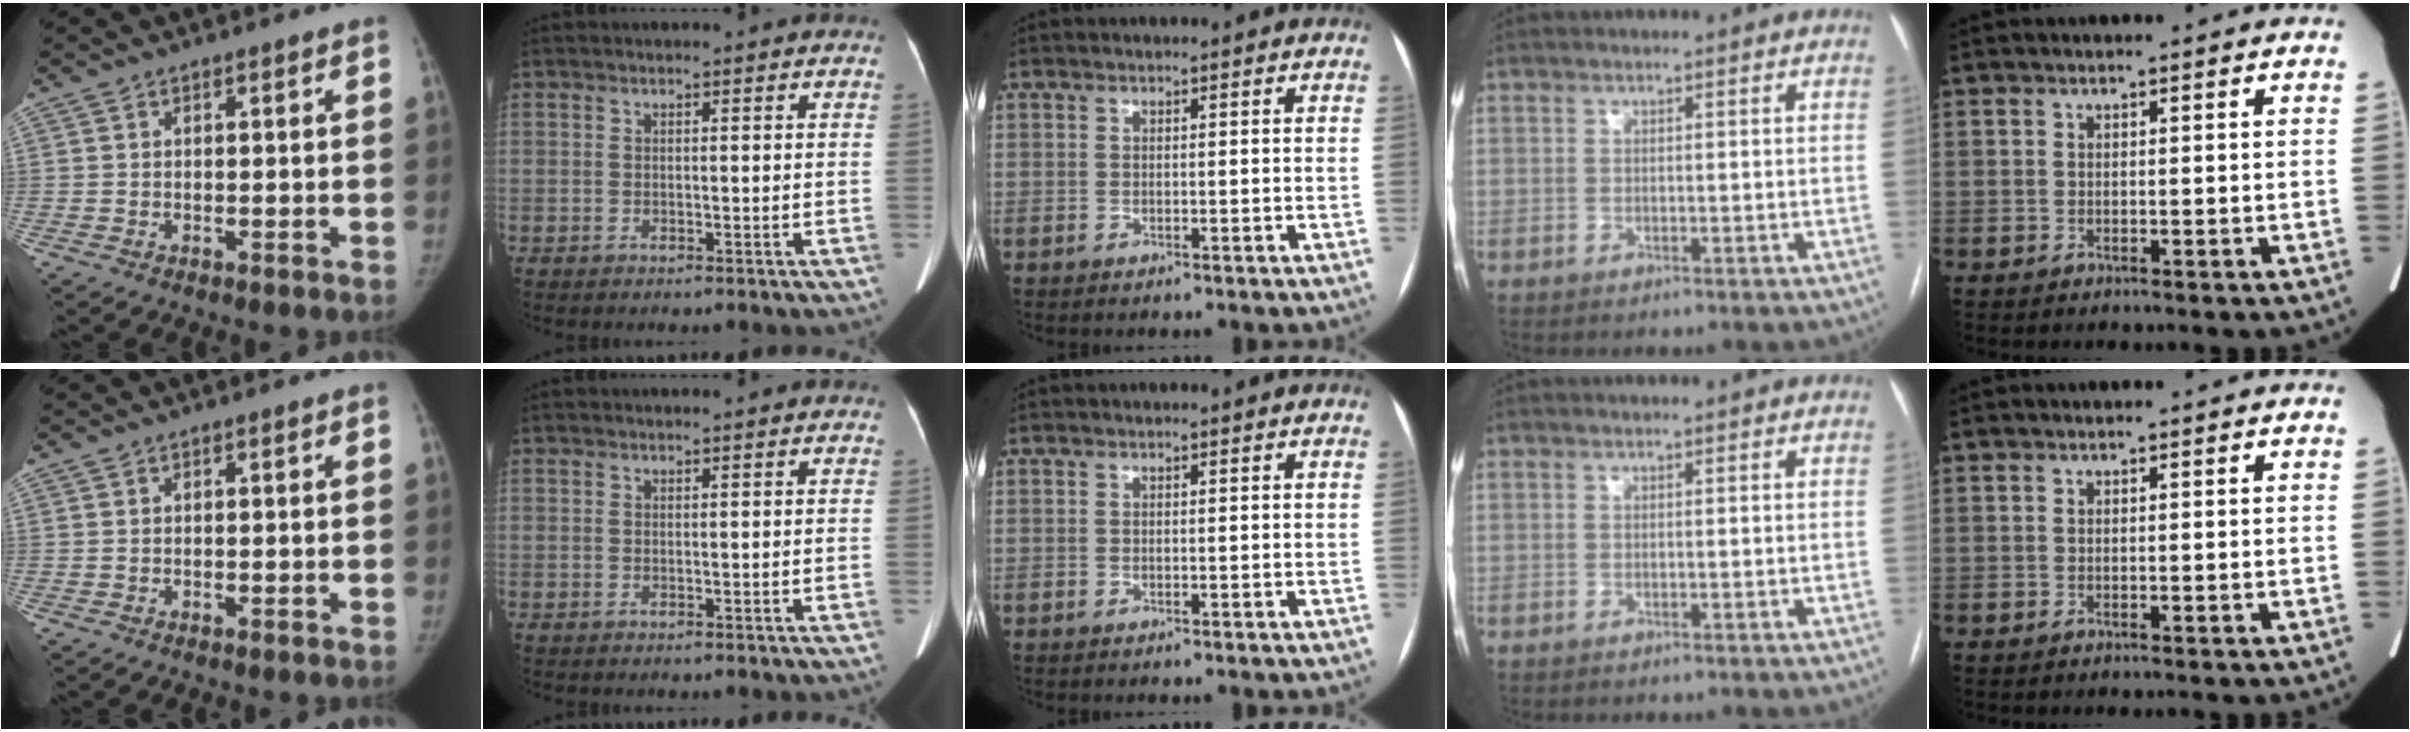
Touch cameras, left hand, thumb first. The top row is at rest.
{}